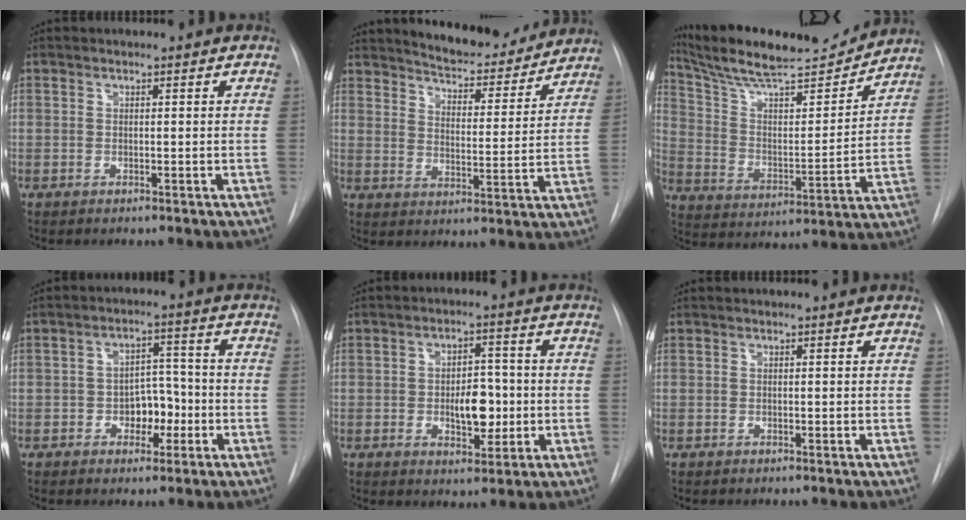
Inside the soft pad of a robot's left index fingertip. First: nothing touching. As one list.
[{"total": 14.1, "force": [13.1, 3.1, 4.0], "torque": [-0.046, -0.020, 0.177]}, {"total": 20.3, "force": [18.6, 2.2, 7.8], "torque": [-0.138, -0.004, 0.296]}, {"total": 5.6, "force": [-2.0, 3.5, 3.9], "torque": [-0.052, 0.018, -0.028]}, {"total": 6.6, "force": [-0.9, 3.4, 5.6], "torque": [-0.081, 0.008, -0.007]}, {"total": 0.0}]